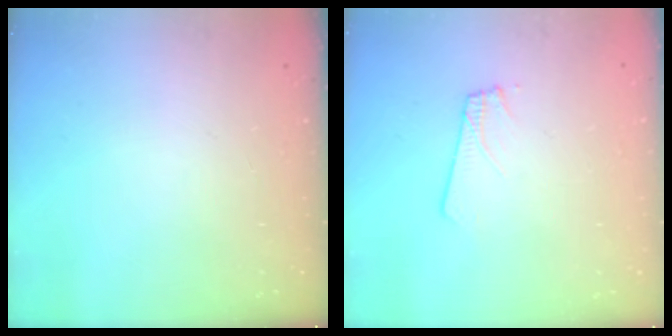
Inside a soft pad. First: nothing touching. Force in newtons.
{"total": 1.8, "press": 1.8, "slide": 0.1}